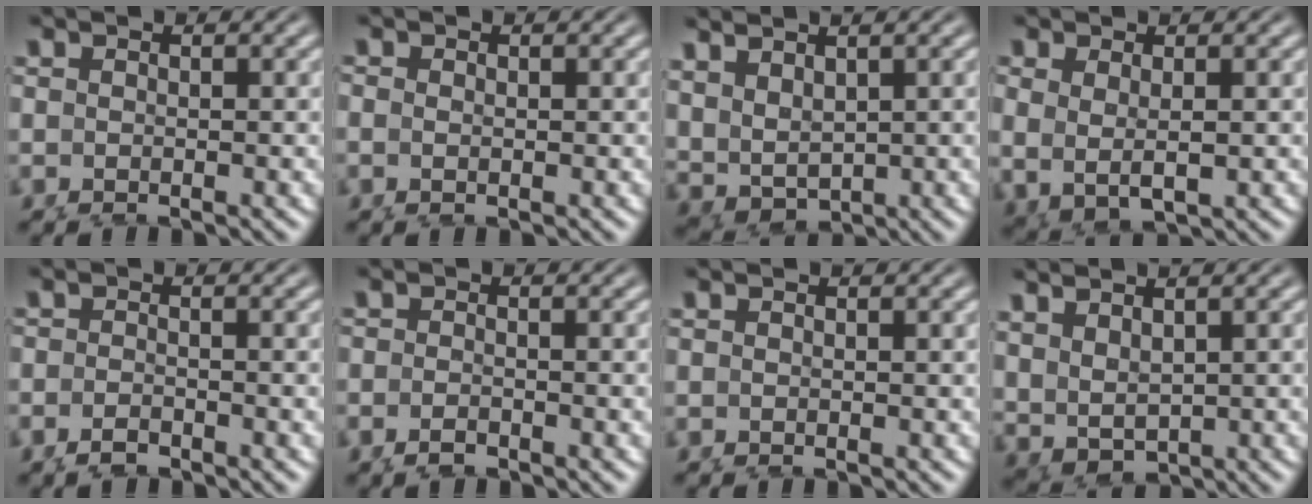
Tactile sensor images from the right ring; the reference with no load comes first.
{"total": 0.6, "force": [0.2, 0.4, 0.3], "torque": [-0.012, -0.003, 0.003]}
{"total": 2.2, "force": [2.1, 0.5, 0.4], "torque": [-0.008, -0.005, 0.057]}
{"total": 2.9, "force": [0.9, 1.6, 2.2], "torque": [-0.050, -0.013, 0.032]}
{"total": 0.8, "force": [-0.8, -0.1, 0.0], "torque": [0.002, 0.001, -0.013]}
{"total": 0.7, "force": [-0.7, 0.1, 0.2], "torque": [-0.003, 0.001, -0.012]}
{"total": 0.0}
{"total": 2.1, "force": [2.1, 0.0, 0.2], "torque": [-0.002, -0.001, 0.055]}